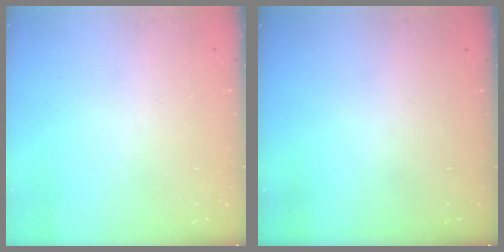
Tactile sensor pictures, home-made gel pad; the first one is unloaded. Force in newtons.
{"total": 0.0}